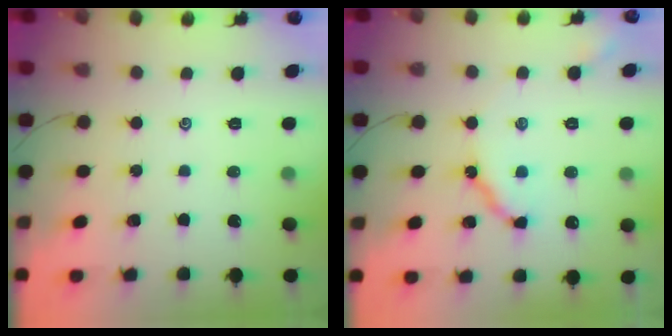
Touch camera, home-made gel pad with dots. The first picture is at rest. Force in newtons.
{"total": 9.4, "press": 9.3, "slide": 1.0}